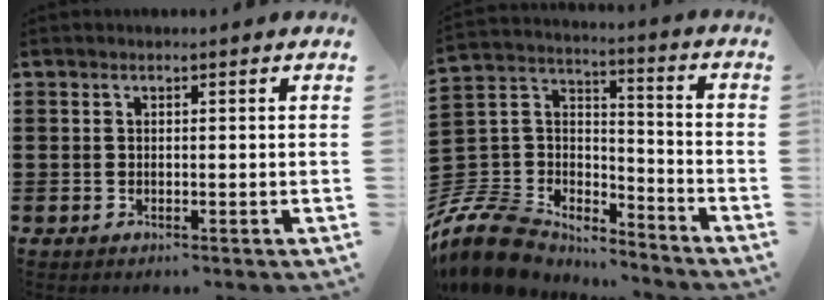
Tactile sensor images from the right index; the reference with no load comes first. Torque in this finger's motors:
{"motor_torque": [-0.99, 0.90, -1.06, -0.21]}